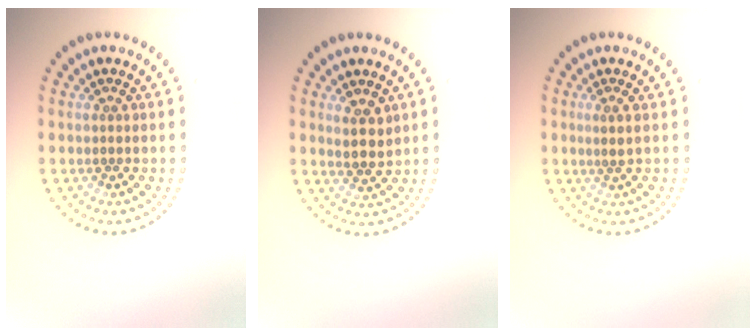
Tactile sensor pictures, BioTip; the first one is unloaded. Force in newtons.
{"total": 2.3, "press": 2.1, "slide": 1.0}
{"total": 1.0, "press": 0.7, "slide": 0.7}